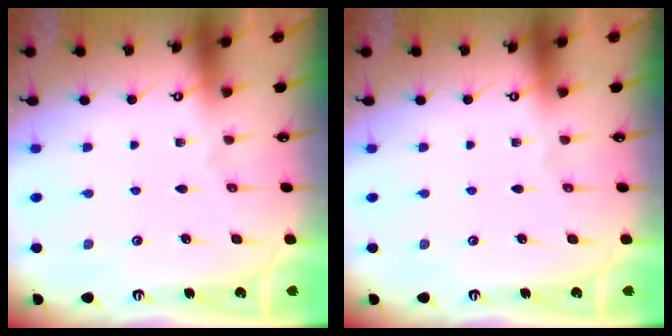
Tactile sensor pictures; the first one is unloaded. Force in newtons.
{"total": 0.0}